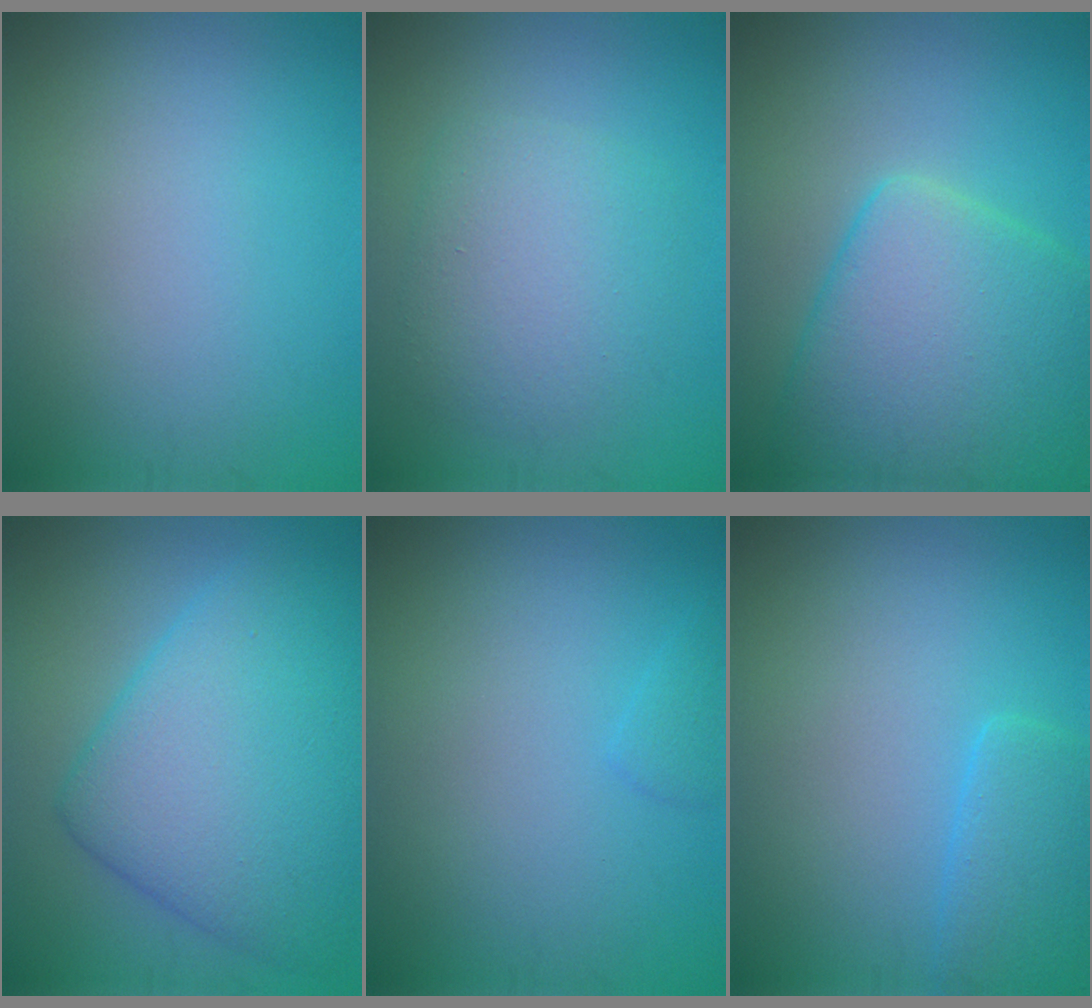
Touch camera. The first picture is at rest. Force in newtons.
{"total": 4.1, "press": 4.1, "slide": 0.3}
{"total": 9.6, "press": 9.6, "slide": 0.6}
{"total": 9.7, "press": 9.7, "slide": 0.2}
{"total": 0.9, "press": 0.9, "slide": 0.1}
{"total": 3.2, "press": 3.2, "slide": 0.3}